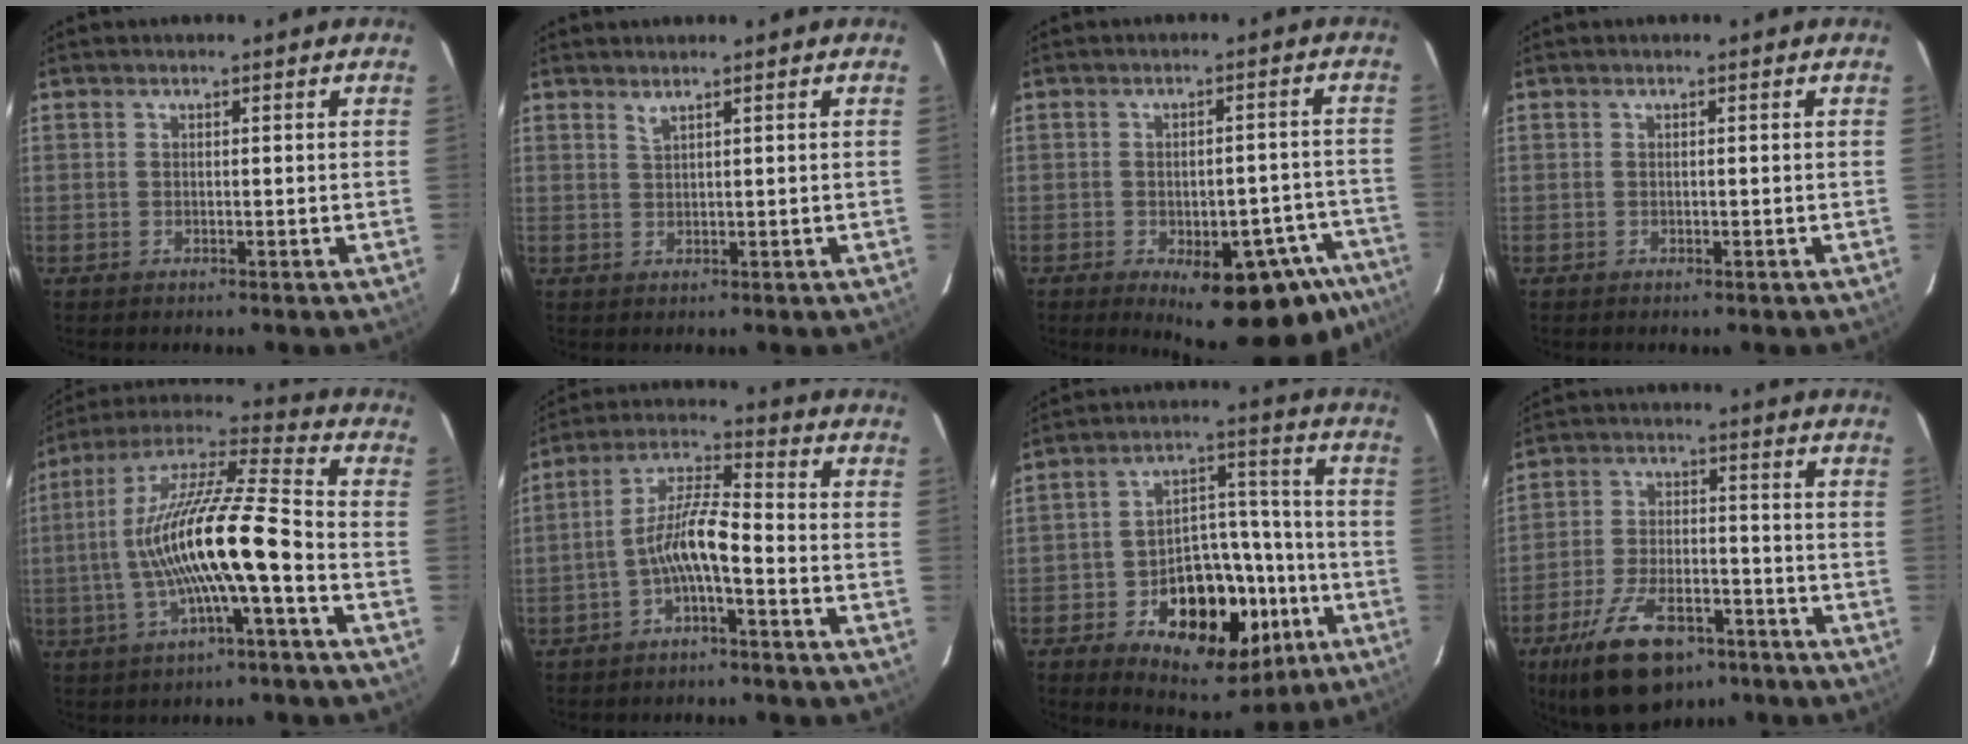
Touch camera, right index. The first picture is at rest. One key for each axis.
{"total": 1.1, "fx": 0.9, "fy": -0.4, "fz": 0.5, "tx": -0.007, "ty": -0.001, "tz": 0.016}
{"total": 17.9, "fx": -11.3, "fy": 7.7, "fz": 11.6, "tx": -0.130, "ty": 0.005, "tz": -0.124}
{"total": 0.0}
{"total": 16.8, "fx": -3.9, "fy": 1.7, "fz": 16.3, "tx": -0.304, "ty": 0.005, "tz": -0.072}
{"total": 7.6, "fx": -3.3, "fy": 1.3, "fz": 6.7, "tx": -0.145, "ty": 0.017, "tz": -0.062}
{"total": 19.5, "fx": -8.2, "fy": 12.1, "fz": 12.8, "tx": -0.229, "ty": 0.028, "tz": -0.107}
{"total": 16.0, "fx": -10.4, "fy": 7.5, "fz": 9.6, "tx": -0.202, "ty": -0.012, "tz": -0.170}